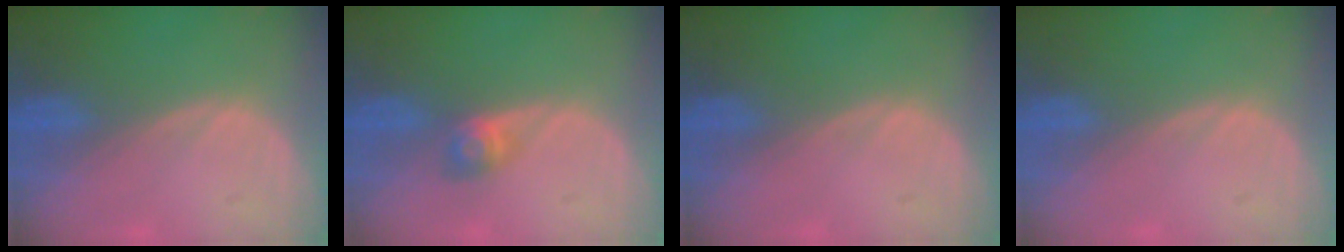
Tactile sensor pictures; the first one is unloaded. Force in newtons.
{"total": 2.8, "press": 2.6, "slide": 1.2}
{"total": 0.0}
{"total": 0.0}